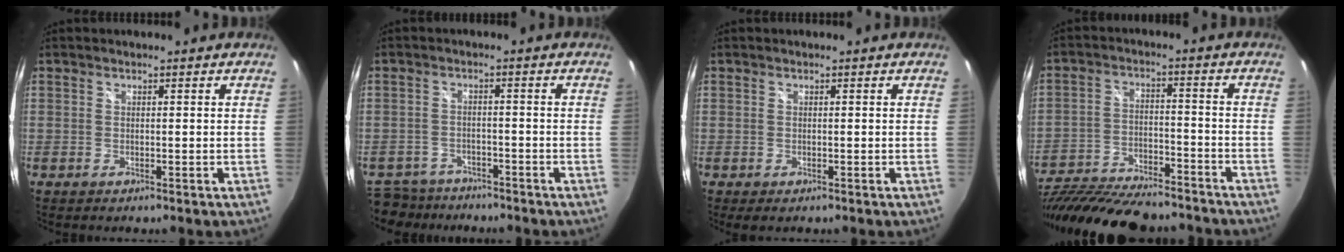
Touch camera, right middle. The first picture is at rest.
{"total": 10.2, "force": [-8.6, 4.9, 2.5], "torque": [-0.082, 0.000, -0.139]}
{"total": 0.6, "force": [-0.2, 0.3, 0.5], "torque": [-0.011, -0.004, -0.003]}
{"total": 25.0, "force": [-20.9, 7.1, 11.7], "torque": [-0.238, -0.035, -0.325]}